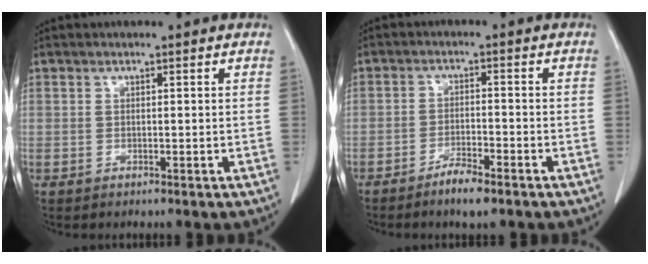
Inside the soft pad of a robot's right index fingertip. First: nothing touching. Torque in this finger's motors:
{"motor_torque": [0.22, -0.19, 0.06, 0.01]}